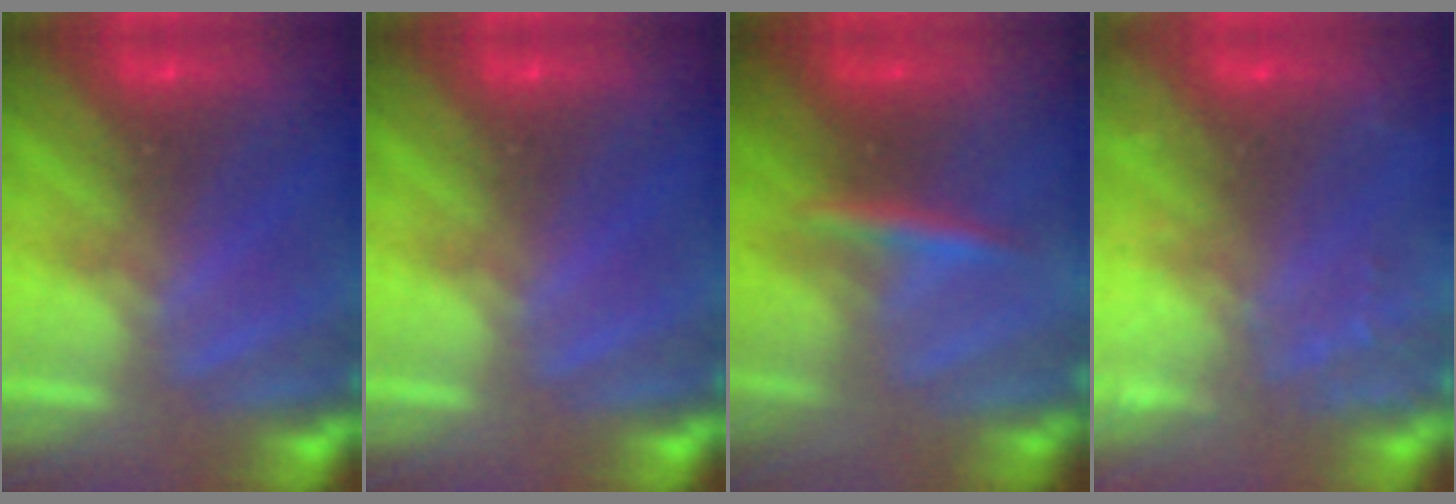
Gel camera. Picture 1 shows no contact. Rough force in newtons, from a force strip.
{"total": 0.0}
{"total": 2.4}
{"total": 6.1}